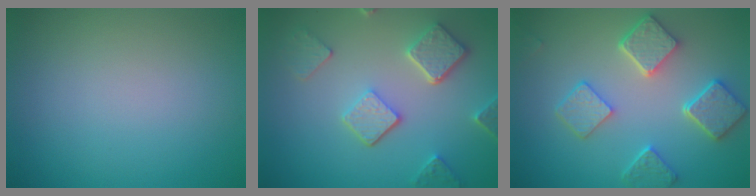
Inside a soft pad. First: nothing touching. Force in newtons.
{"total": 5.1, "press": 3.9, "slide": 3.3}
{"total": 5.4, "press": 4.3, "slide": 3.2}